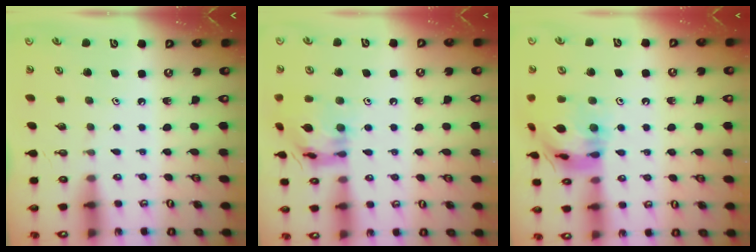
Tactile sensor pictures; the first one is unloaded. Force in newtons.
{"total": 14.5, "press": 14.5, "slide": 1.3}
{"total": 17.0, "press": 16.9, "slide": 2.0}